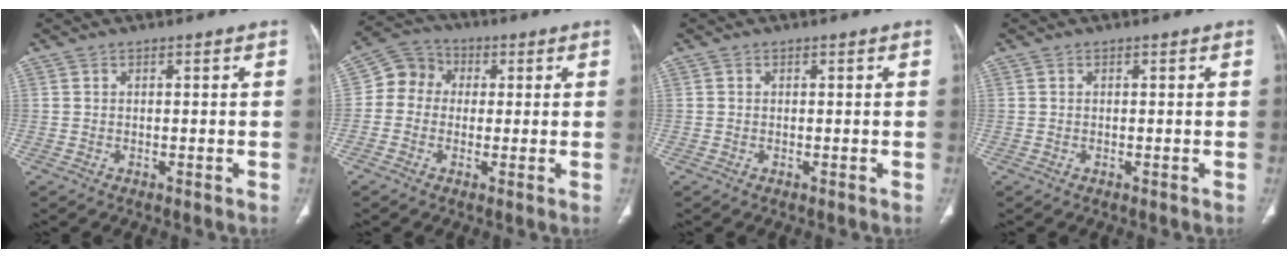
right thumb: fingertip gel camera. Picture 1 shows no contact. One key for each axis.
{"total": 7.3, "fx": 0.6, "fy": 6.4, "fz": 3.3, "tx": -0.036, "ty": 0.021, "tz": -0.005}
{"total": 0.0}
{"total": 0.0}